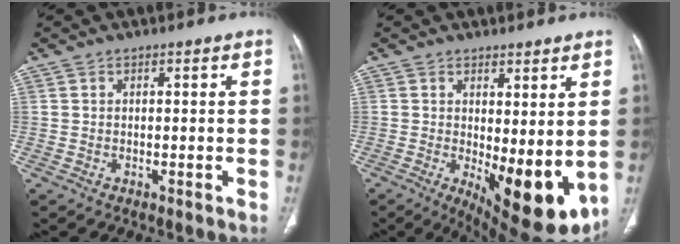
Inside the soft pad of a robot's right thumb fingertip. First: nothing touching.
{"total": 13.0, "force": [-0.9, 5.1, 11.9], "torque": [-0.158, -0.032, 0.005]}